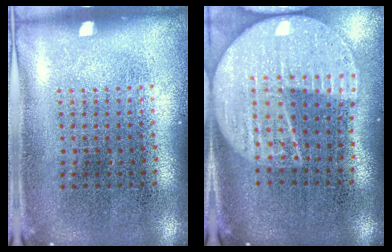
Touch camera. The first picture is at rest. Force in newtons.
{"total": 2.3, "press": 2.0, "slide": 1.1}